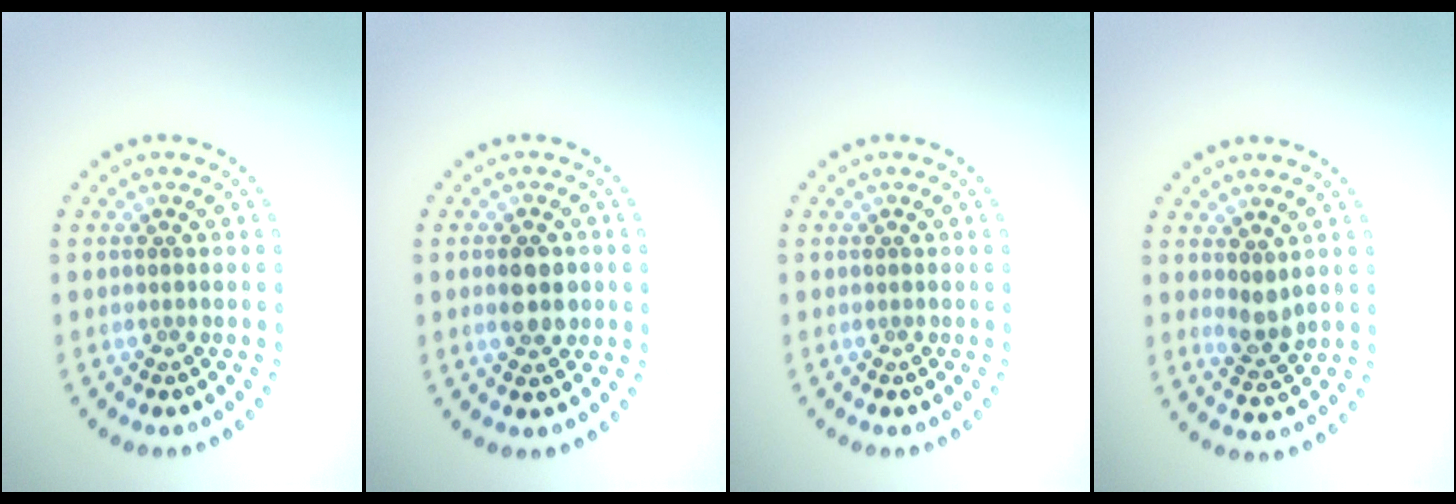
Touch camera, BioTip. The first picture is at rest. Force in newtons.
{"total": 2.5, "press": 2.5, "slide": 0.1}
{"total": 0.0}
{"total": 2.1, "press": 1.9, "slide": 1.0}